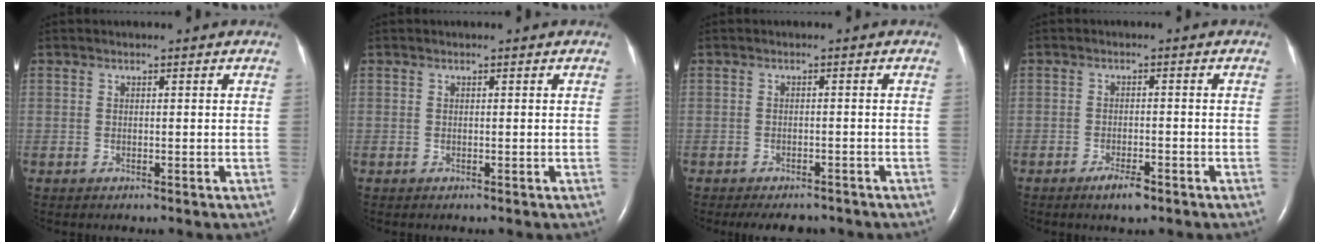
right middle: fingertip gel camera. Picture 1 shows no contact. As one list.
[{"total": 0.0}, {"total": 5.5, "force": [-4.8, 2.0, 2.0], "torque": [-0.023, -0.004, -0.060]}, {"total": 3.1, "force": [-2.1, 0.7, 2.1], "torque": [-0.044, -0.002, -0.035]}]